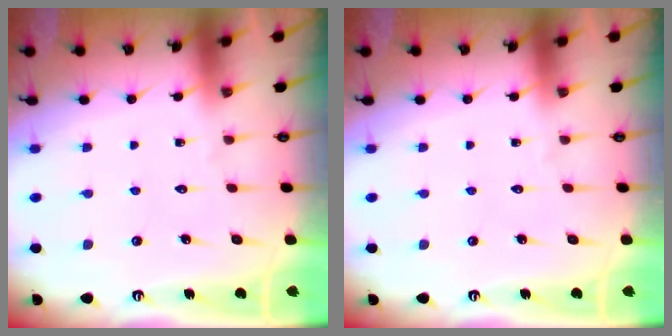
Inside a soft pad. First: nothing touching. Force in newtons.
{"total": 0.0}